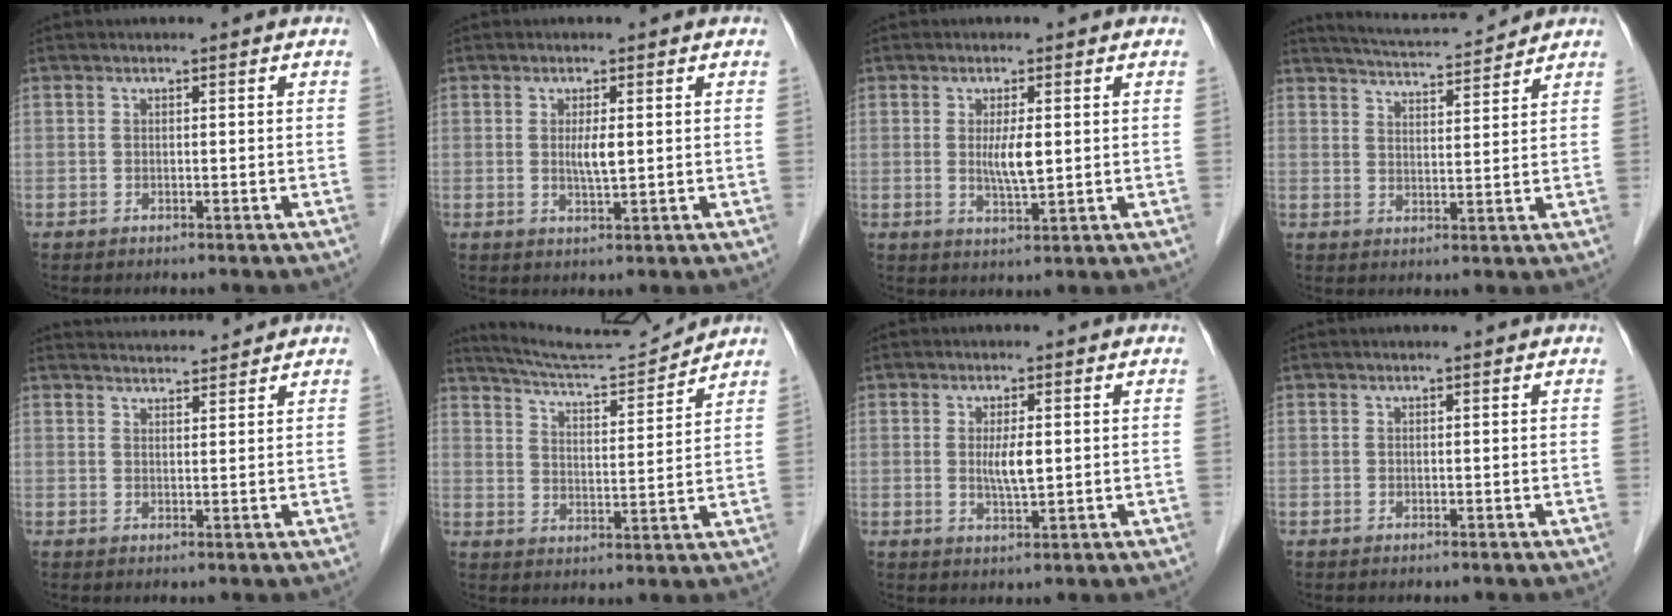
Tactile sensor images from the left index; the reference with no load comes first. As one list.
[{"total": 2.5, "force": [0.4, 0.3, 2.5], "torque": [-0.049, -0.004, 0.008]}, {"total": 3.8, "force": [0.4, 0.6, 3.7], "torque": [-0.070, -0.007, 0.009]}, {"total": 9.2, "force": [8.9, 0.2, 2.4], "torque": [-0.051, 0.016, 0.139]}, {"total": 5.9, "force": [5.9, 0.3, 0.7], "torque": [-0.016, 0.023, 0.084]}, {"total": 11.0, "force": [10.8, -1.0, 1.9], "torque": [-0.042, -0.003, 0.178]}, {"total": 3.3, "force": [0.4, 0.5, 3.2], "torque": [-0.061, -0.005, 0.009]}, {"total": 0.8, "force": [0.7, 0.1, 0.4], "torque": [-0.009, 0.007, 0.013]}]